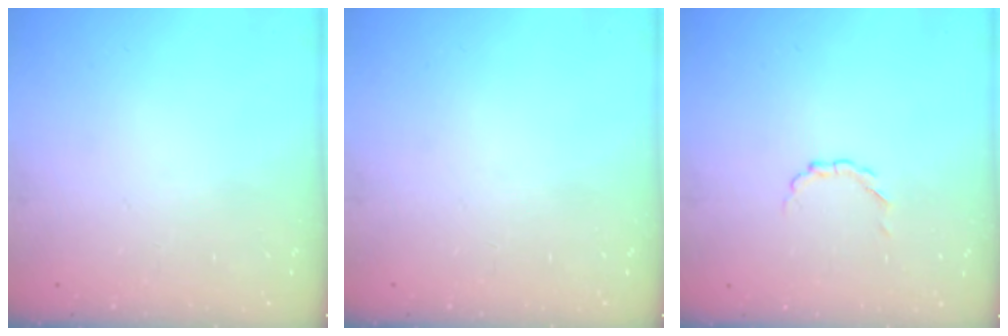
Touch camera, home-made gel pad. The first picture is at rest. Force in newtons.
{"total": 0.0}
{"total": 1.7, "press": 1.7, "slide": 0.1}